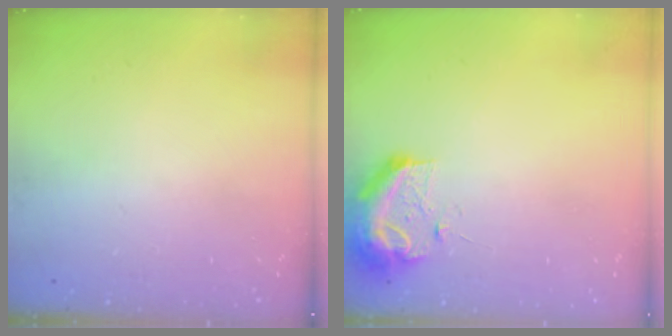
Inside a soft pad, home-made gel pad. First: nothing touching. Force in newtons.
{"total": 10.2, "press": 10.2, "slide": 0.3}